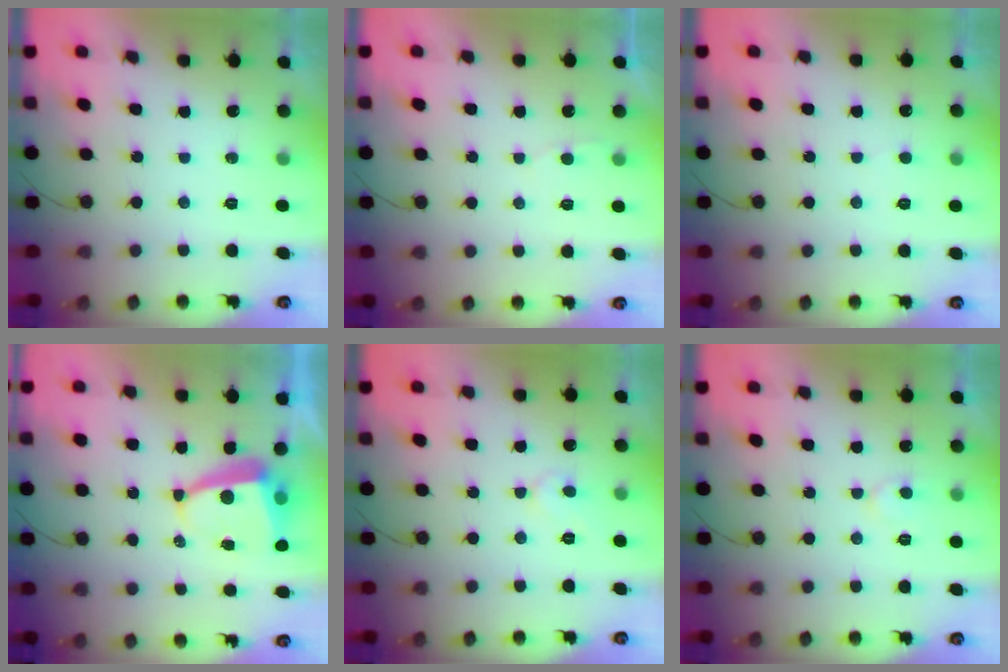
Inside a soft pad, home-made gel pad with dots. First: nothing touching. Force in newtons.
{"total": 2.0, "press": 2.0, "slide": 0.2}
{"total": 3.7, "press": 3.7, "slide": 0.4}
{"total": 5.8, "press": 5.7, "slide": 0.6}
{"total": 4.7, "press": 4.7, "slide": 0.5}
{"total": 6.6, "press": 6.6, "slide": 0.4}